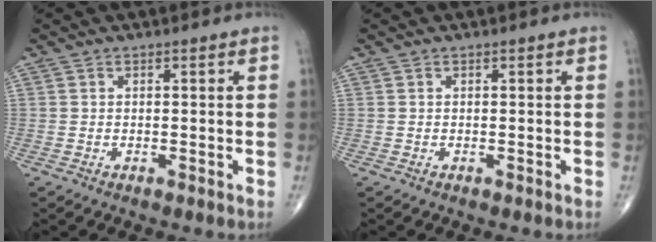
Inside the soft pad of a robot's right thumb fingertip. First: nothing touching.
{"total": 0.0}